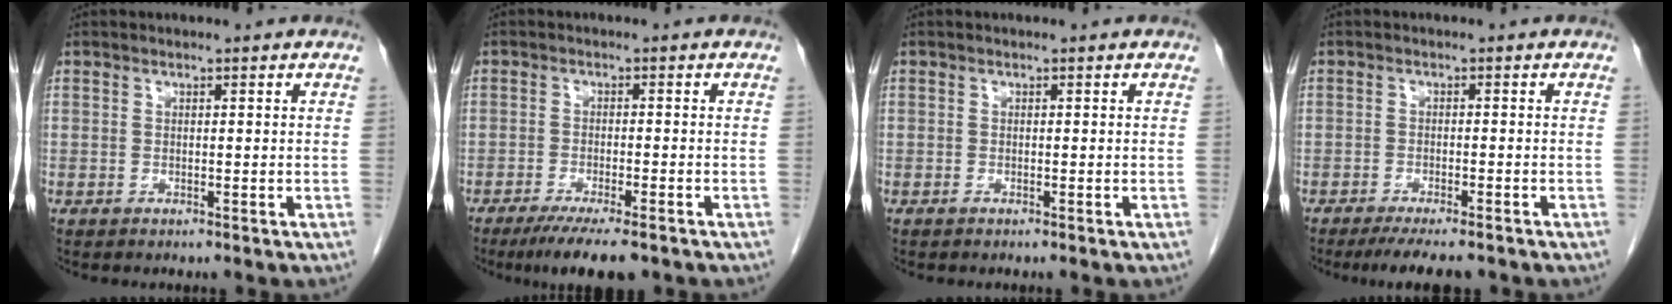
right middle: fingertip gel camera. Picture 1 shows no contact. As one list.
[{"total": 8.2, "force": [-6.1, 1.2, 5.4], "torque": [-0.078, -0.017, -0.092]}, {"total": 0.0}, {"total": 7.2, "force": [-6.0, 1.2, 3.9], "torque": [-0.051, -0.011, -0.090]}]